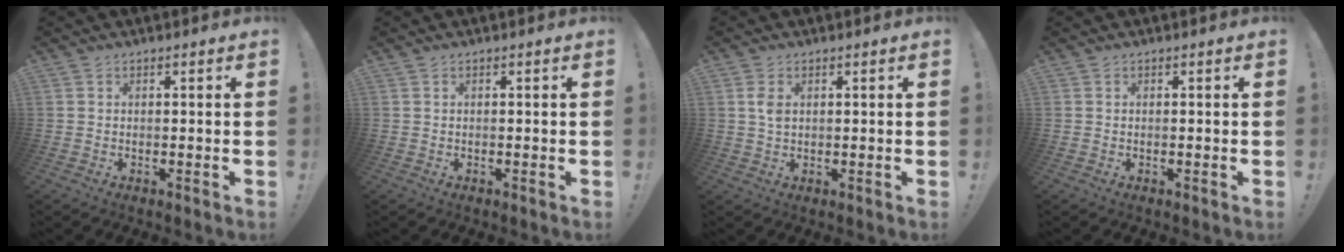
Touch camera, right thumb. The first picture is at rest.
{"total": 0.0}
{"total": 3.1, "force": [1.0, 1.8, 2.4], "torque": [-0.046, 0.005, 0.016]}
{"total": 0.0}